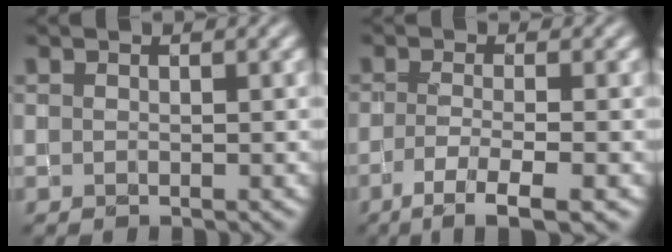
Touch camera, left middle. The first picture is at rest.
{"total": 4.3, "force": [-2.3, 0.9, 3.5], "torque": [-0.063, -0.001, -0.047]}